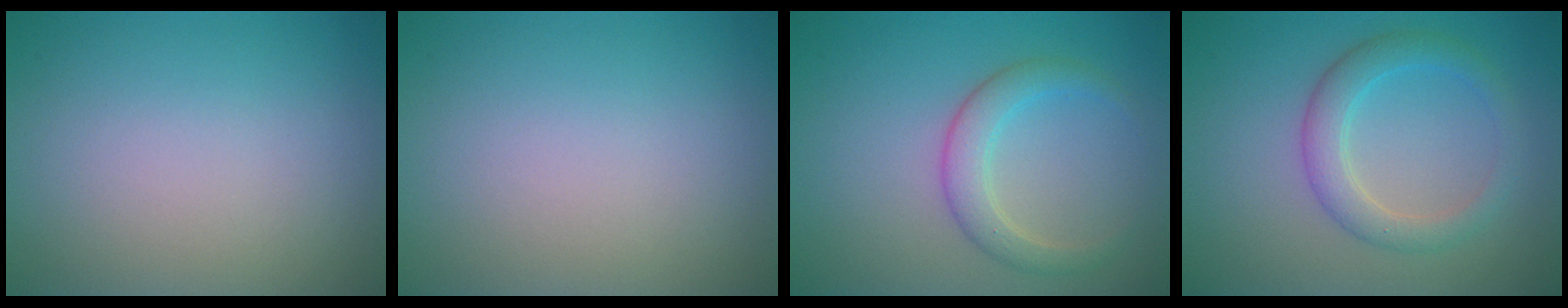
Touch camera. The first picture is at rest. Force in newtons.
{"total": 0.0}
{"total": 2.9, "press": 2.9, "slide": 0.3}
{"total": 3.3, "press": 3.3, "slide": 0.1}